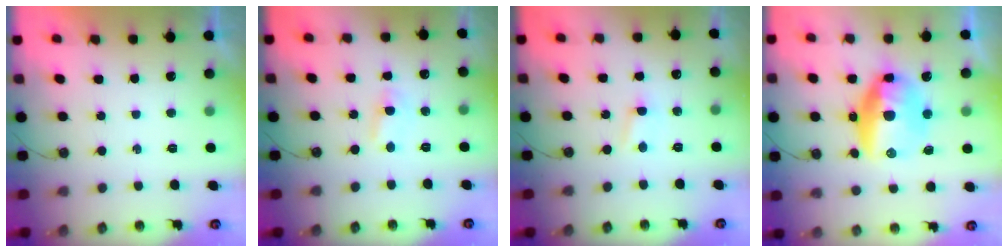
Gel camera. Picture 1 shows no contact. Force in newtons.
{"total": 2.5, "press": 2.5, "slide": 0.3}
{"total": 2.0, "press": 2.0, "slide": 0.3}
{"total": 18.1, "press": 16.0, "slide": 8.5}